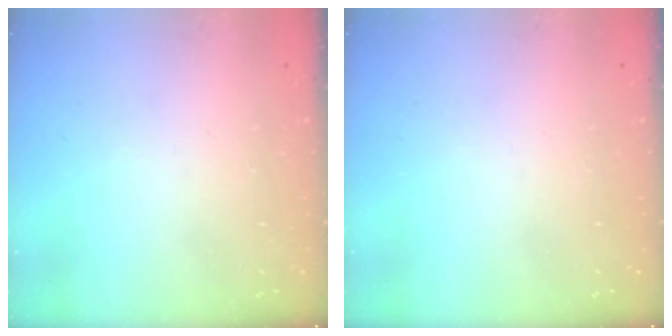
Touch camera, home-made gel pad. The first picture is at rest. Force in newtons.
{"total": 0.0}